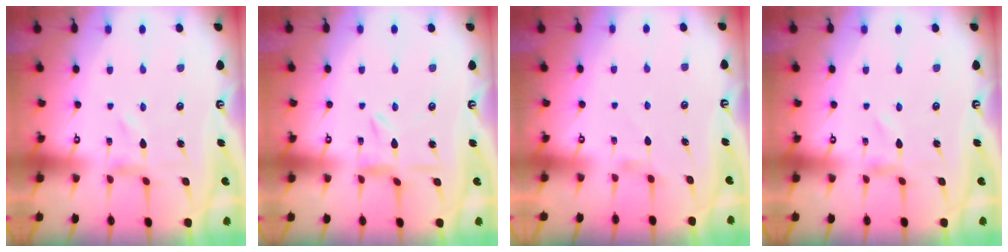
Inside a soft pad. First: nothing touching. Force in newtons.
{"total": 1.3, "press": 1.2, "slide": 0.2}
{"total": 2.7, "press": 2.7, "slide": 0.3}
{"total": 0.0}